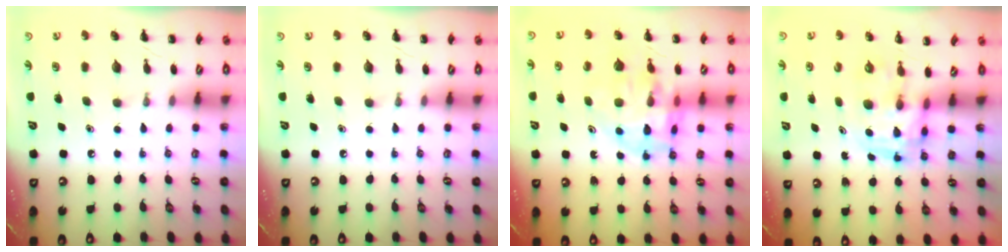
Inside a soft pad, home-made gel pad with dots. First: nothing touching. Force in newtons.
{"total": 0.0}
{"total": 12.0, "press": 11.4, "slide": 3.6}
{"total": 3.7, "press": 3.7, "slide": 0.6}